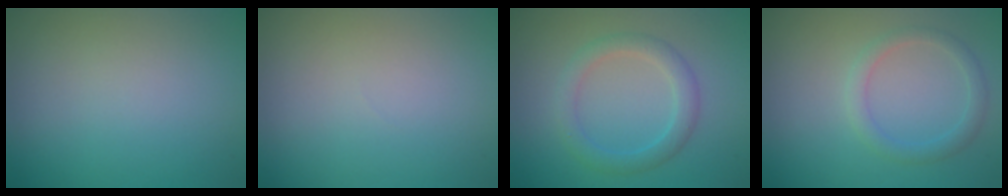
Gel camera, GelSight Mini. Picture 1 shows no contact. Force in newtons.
{"total": 0.0}
{"total": 2.7, "press": 2.6, "slide": 0.1}
{"total": 1.9, "press": 1.9, "slide": 0.1}